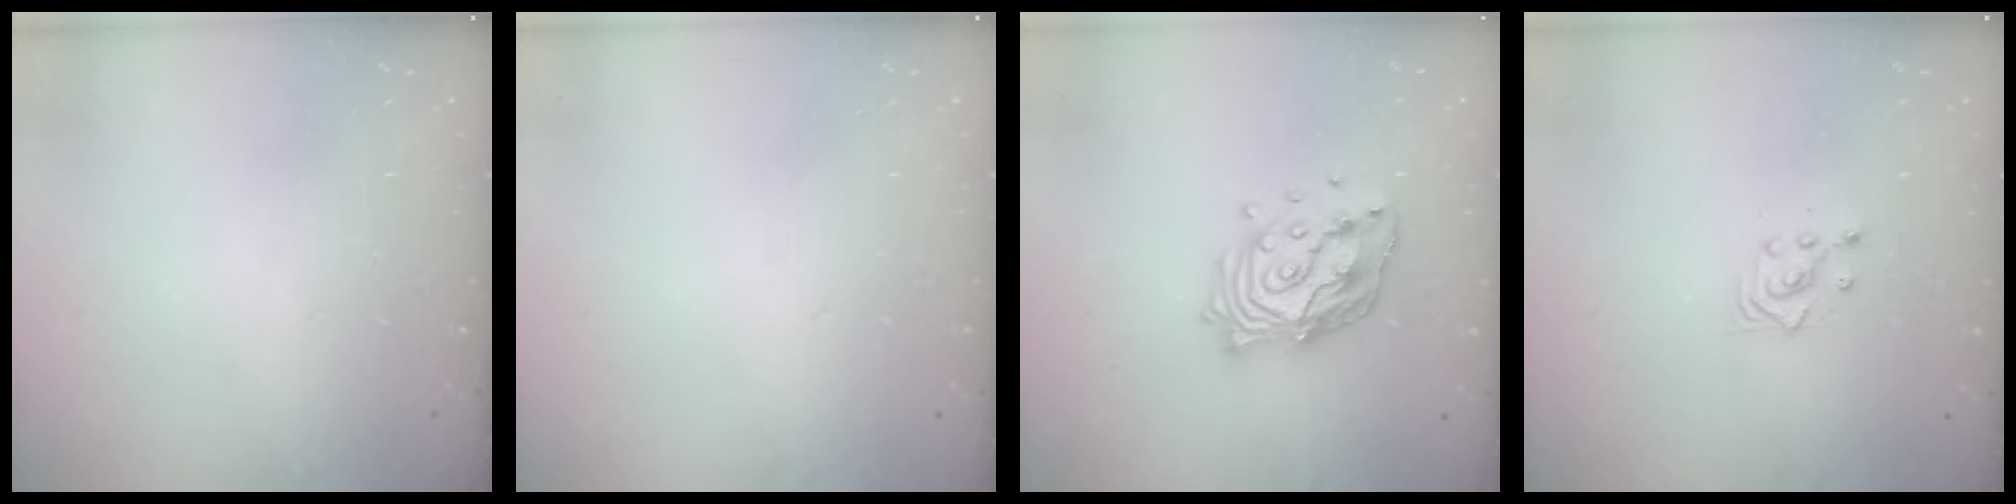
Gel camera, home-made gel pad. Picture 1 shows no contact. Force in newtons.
{"total": 0.0}
{"total": 15.2, "press": 15.1, "slide": 1.5}
{"total": 2.3, "press": 2.3, "slide": 0.3}